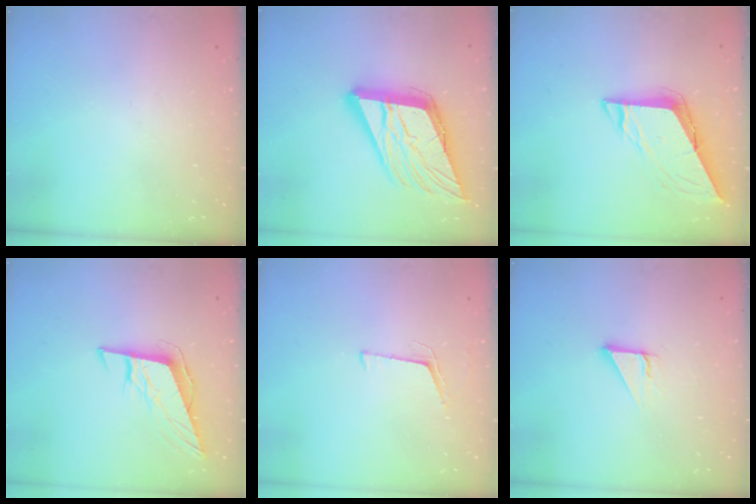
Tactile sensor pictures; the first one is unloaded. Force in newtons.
{"total": 20.5, "press": 20.2, "slide": 3.3}
{"total": 8.0, "press": 8.0, "slide": 0.5}
{"total": 10.2, "press": 9.6, "slide": 3.5}
{"total": 4.2, "press": 3.5, "slide": 2.3}
{"total": 4.0, "press": 4.0, "slide": 0.2}